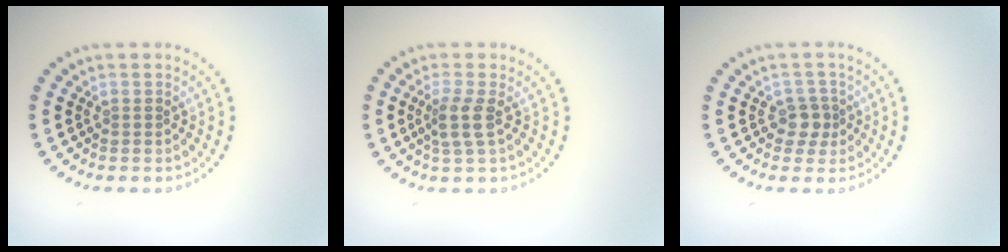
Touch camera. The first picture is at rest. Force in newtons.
{"total": 2.2, "press": 1.7, "slide": 1.3}
{"total": 1.8, "press": 1.5, "slide": 1.0}